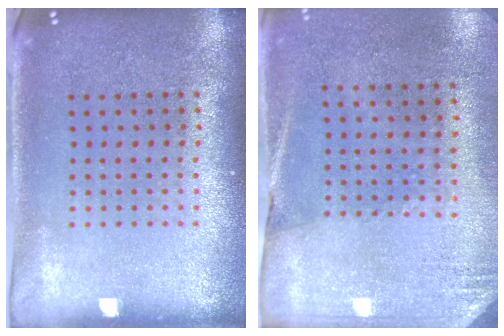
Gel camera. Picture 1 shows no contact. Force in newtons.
{"total": 2.6, "press": 2.3, "slide": 1.2}